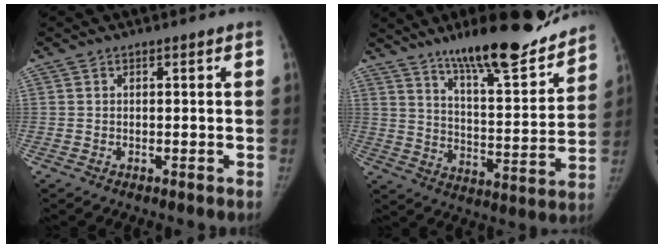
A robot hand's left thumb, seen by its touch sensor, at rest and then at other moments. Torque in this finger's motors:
{"motor_torque": [0.72, -0.44, 1.38, -1.40, 0.38]}